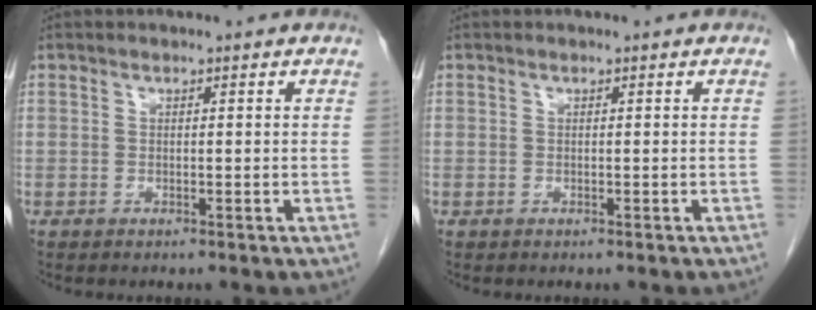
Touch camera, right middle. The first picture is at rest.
{"total": 0.0}